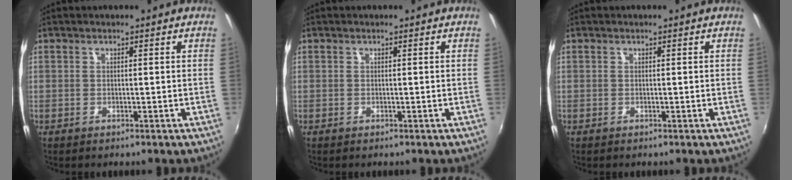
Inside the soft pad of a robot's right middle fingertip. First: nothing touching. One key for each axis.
{"total": 0.0}
{"total": 0.0}